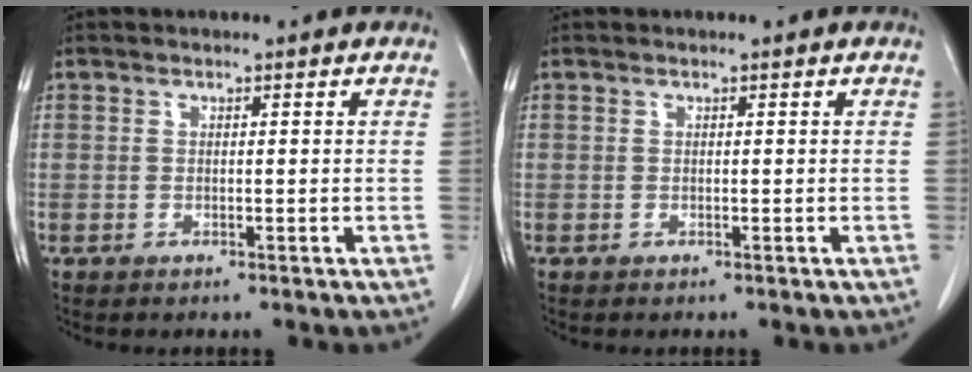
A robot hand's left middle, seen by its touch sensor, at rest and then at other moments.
{"total": 0.0}